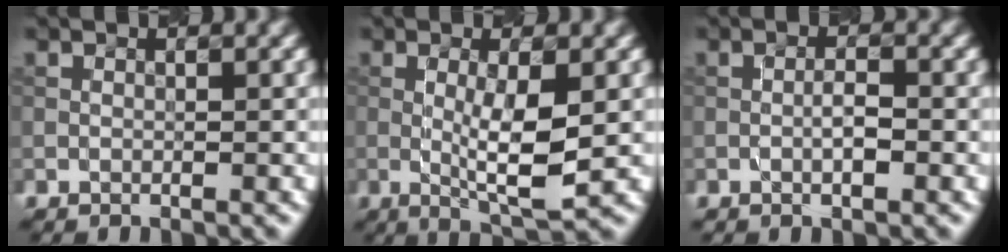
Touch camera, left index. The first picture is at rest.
{"total": 5.1, "force": [-0.2, 1.0, 5.0], "torque": [-0.088, -0.007, 0.001]}
{"total": 1.8, "force": [-0.5, 0.5, 1.7], "torque": [-0.031, 0.001, -0.010]}